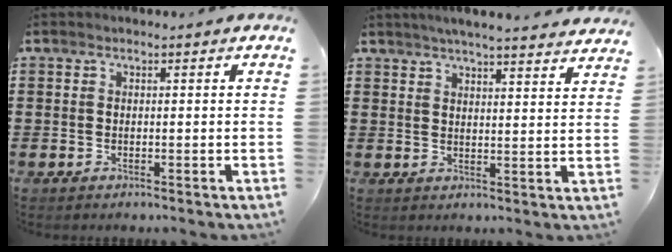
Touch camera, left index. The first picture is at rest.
{"total": 4.2, "force": [4.0, -0.4, 1.1], "torque": [-0.035, -0.017, 0.072]}